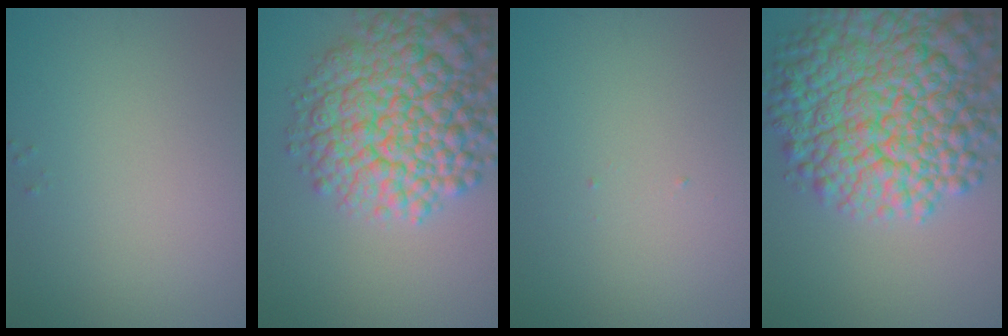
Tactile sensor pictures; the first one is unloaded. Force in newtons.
{"total": 11.4, "press": 11.4, "slide": 0.5}
{"total": 0.0}
{"total": 14.8, "press": 14.8, "slide": 0.7}